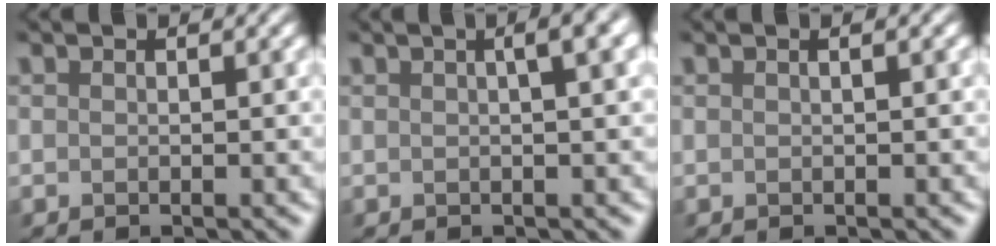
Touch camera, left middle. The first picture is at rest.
{"total": 5.2, "force": [1.8, 2.2, 4.3], "torque": [-0.020, 0.034, -0.005]}
{"total": 1.7, "force": [0.7, 0.8, 1.3], "torque": [-0.001, -0.001, -0.005]}